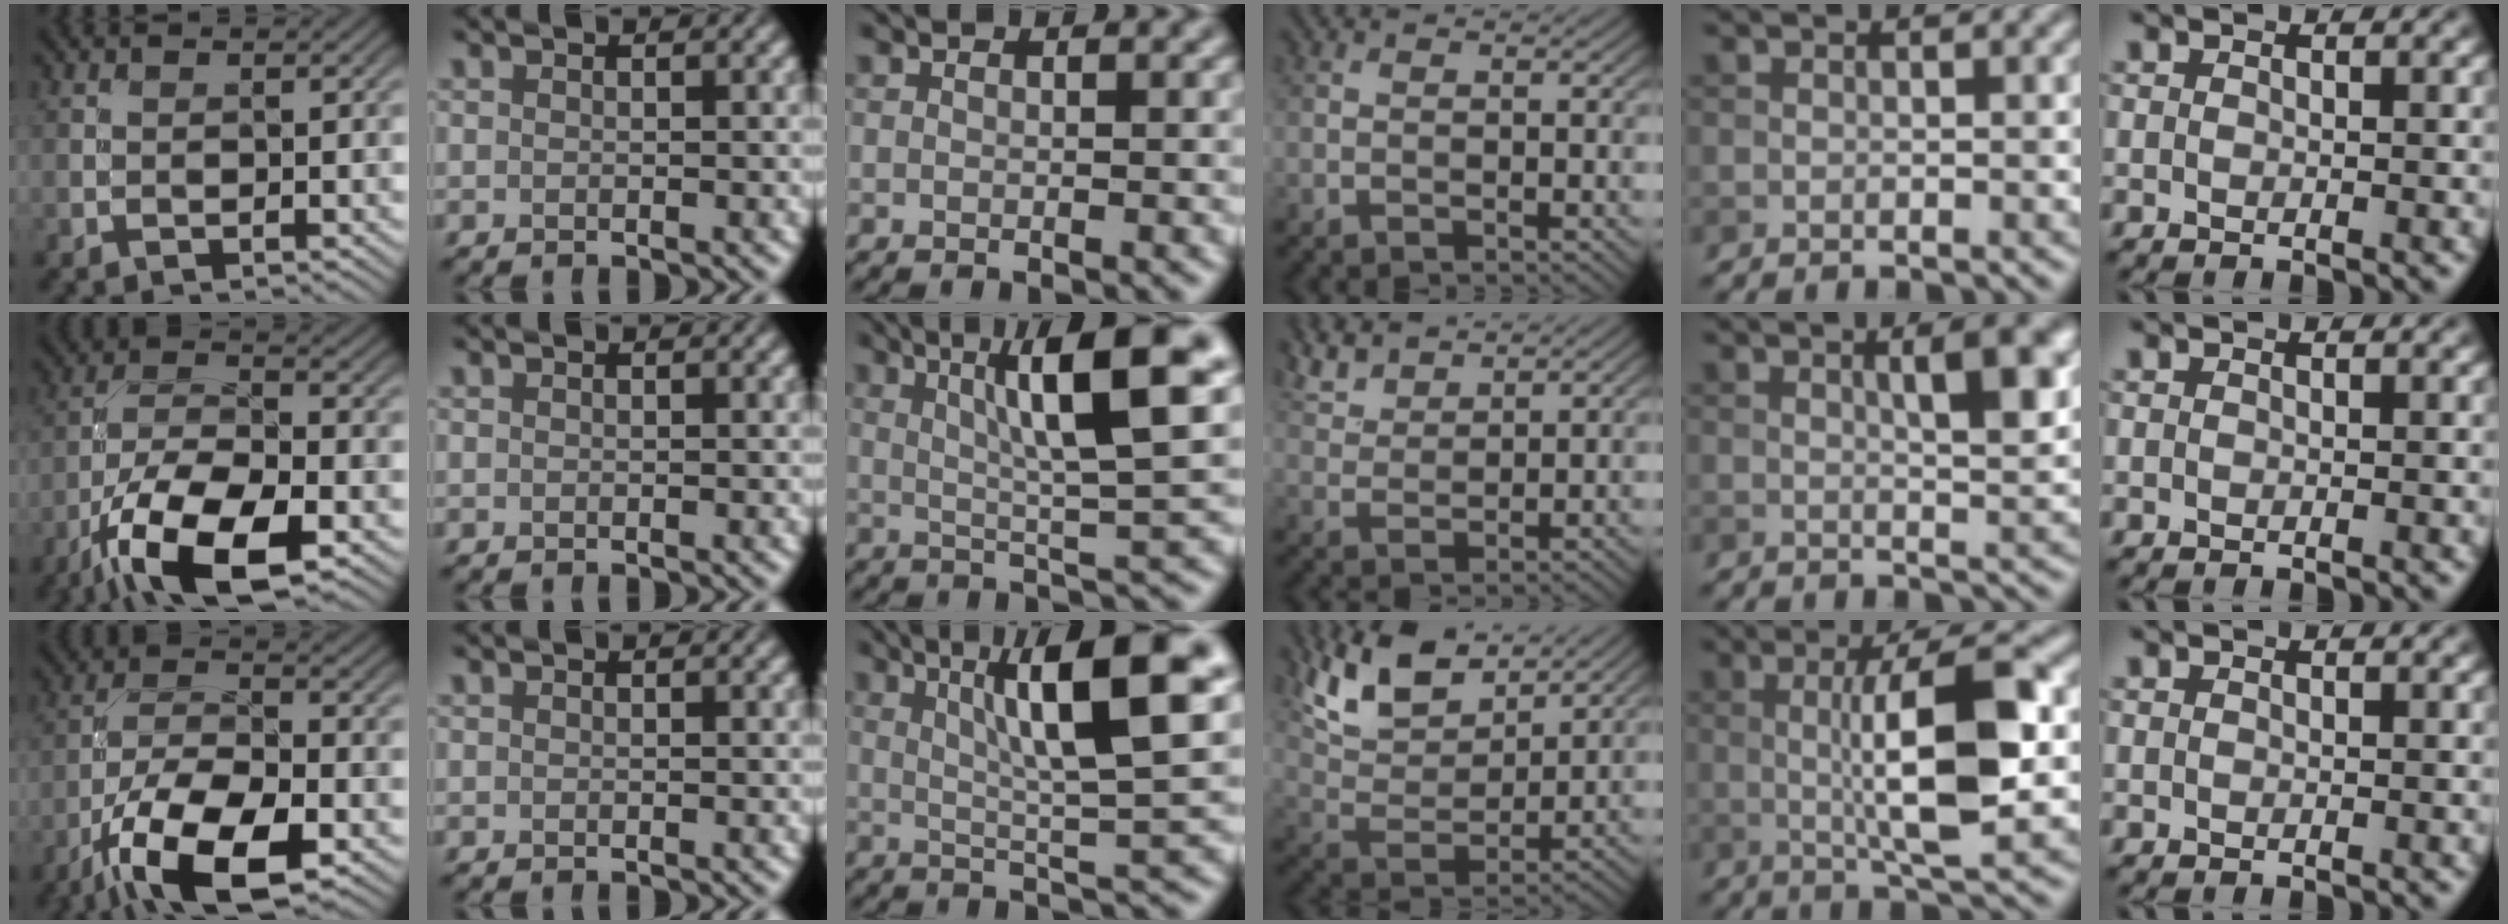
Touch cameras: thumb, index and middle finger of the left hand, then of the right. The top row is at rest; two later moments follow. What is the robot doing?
{"motion": "unscrew", "object": "medicine bottle"}